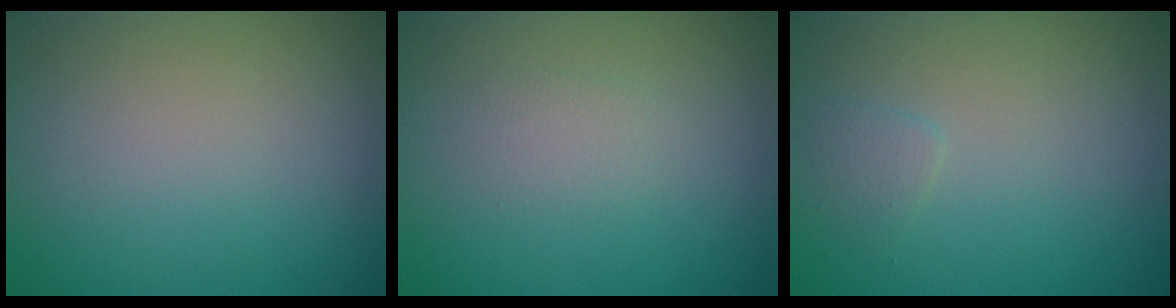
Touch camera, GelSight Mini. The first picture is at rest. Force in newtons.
{"total": 1.1, "press": 1.1, "slide": 0.1}
{"total": 0.9, "press": 0.9, "slide": 0.1}